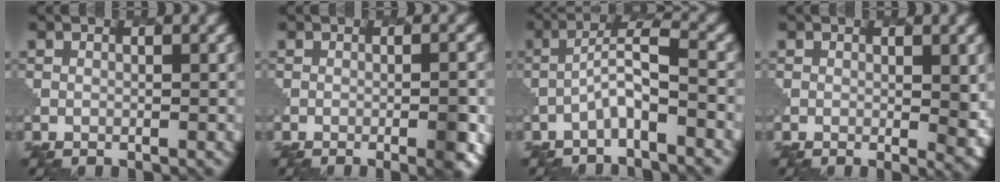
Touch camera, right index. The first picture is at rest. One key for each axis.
{"total": 3.6, "fx": -1.2, "fy": 1.1, "fz": 3.2, "tx": -0.036, "ty": 0.004, "tz": -0.014}
{"total": 3.0, "fx": -1.6, "fy": 0.4, "fz": 2.5, "tx": -0.049, "ty": 0.016, "tz": -0.040}
{"total": 2.8, "fx": 0.3, "fy": 0.8, "fz": 2.7, "tx": -0.035, "ty": -0.007, "tz": 0.005}